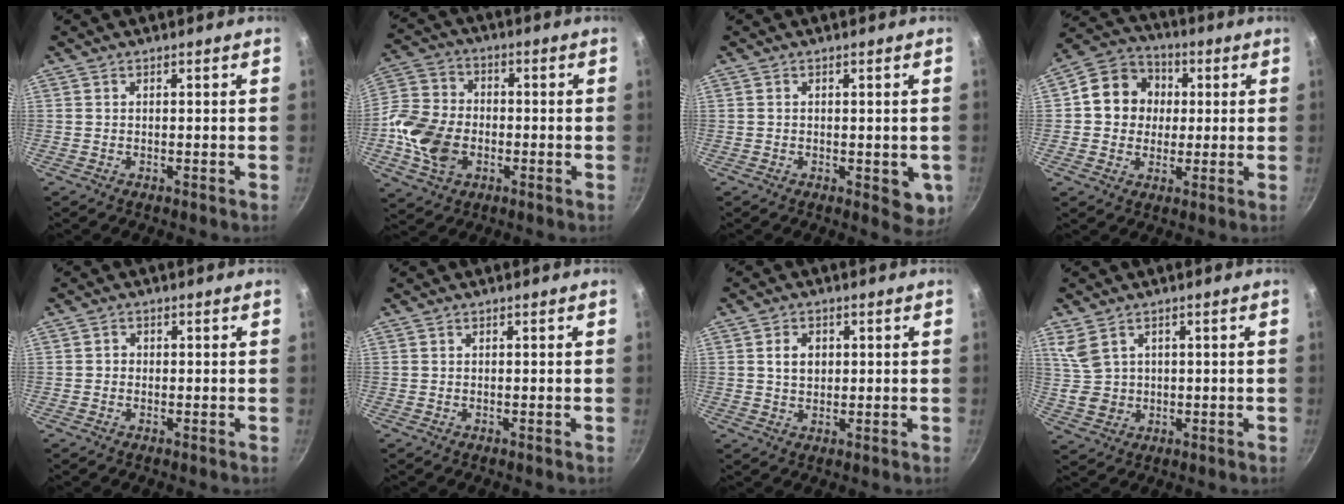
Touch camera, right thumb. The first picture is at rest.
{"total": 14.0, "force": [-3.1, 10.2, 9.0], "torque": [-0.166, 0.021, -0.068]}
{"total": 5.3, "force": [-0.9, 2.9, 4.4], "torque": [-0.043, -0.006, -0.008]}
{"total": 11.4, "force": [1.4, 10.1, 5.0], "torque": [-0.051, 0.014, 0.007]}
{"total": 1.2, "force": [-0.2, 1.1, 0.3], "torque": [-0.002, 0.003, -0.006]}
{"total": 0.0}
{"total": 4.1, "force": [0.8, 3.2, 2.5], "torque": [-0.027, 0.001, 0.014]}
{"total": 5.7, "force": [1.9, 4.6, 2.8], "torque": [-0.035, -0.009, 0.050]}